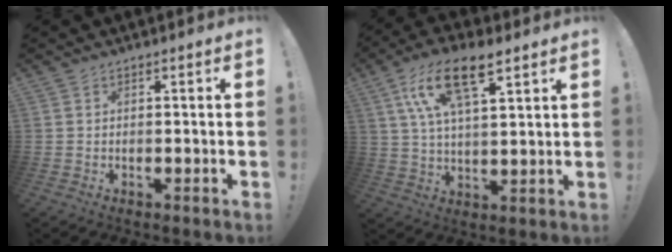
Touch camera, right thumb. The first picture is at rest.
{"total": 15.4, "force": [8.2, 6.1, 11.5], "torque": [-0.213, -0.021, 0.140]}